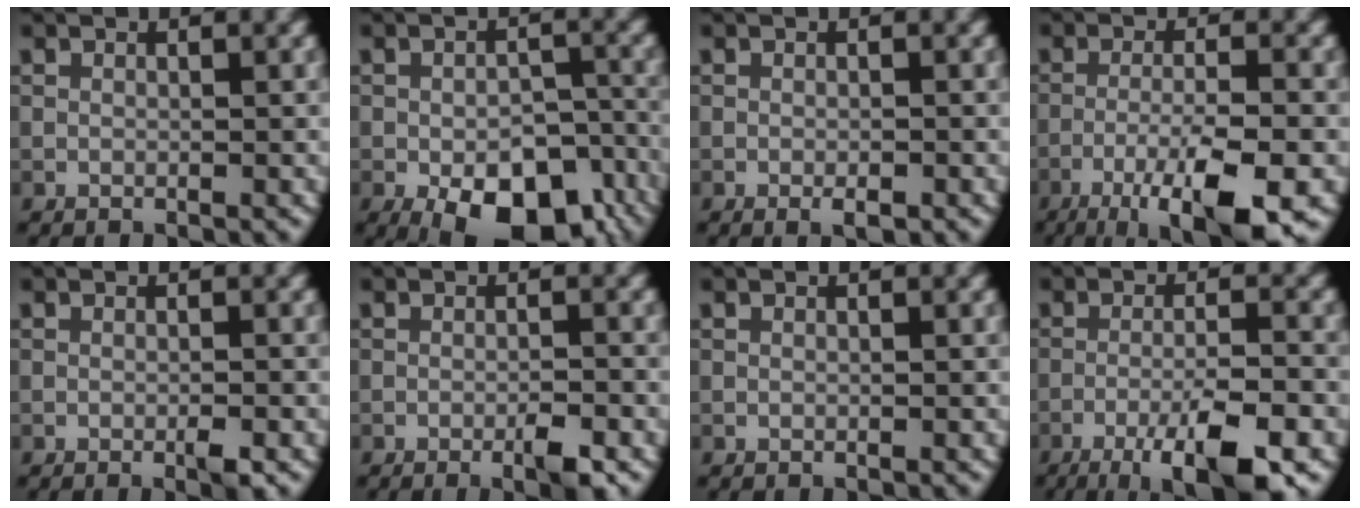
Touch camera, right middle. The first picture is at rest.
{"total": 11.4, "force": [-6.2, 5.4, 7.9], "torque": [-0.121, -0.024, -0.078]}
{"total": 1.2, "force": [-0.6, 0.4, 1.0], "torque": [-0.014, -0.003, -0.009]}
{"total": 9.2, "force": [-5.2, 1.9, 7.3], "torque": [-0.119, -0.003, -0.090]}
{"total": 1.1, "force": [-0.5, 0.1, 1.0], "torque": [-0.015, -0.003, -0.010]}
{"total": 2.3, "force": [-1.3, 0.3, 1.9], "torque": [-0.031, 0.000, -0.023]}
{"total": 0.0}
{"total": 8.1, "force": [-4.7, 1.6, 6.4], "torque": [-0.100, -0.001, -0.077]}